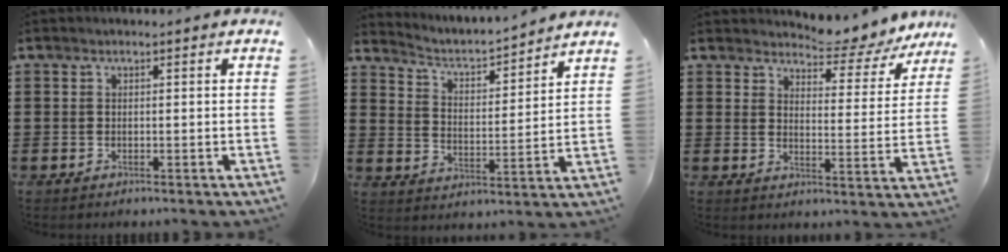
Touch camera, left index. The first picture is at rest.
{"total": 3.3, "force": [3.1, 0.3, 0.9], "torque": [-0.038, -0.029, 0.044]}
{"total": 4.8, "force": [4.6, 0.8, 1.3], "torque": [-0.029, -0.040, 0.071]}